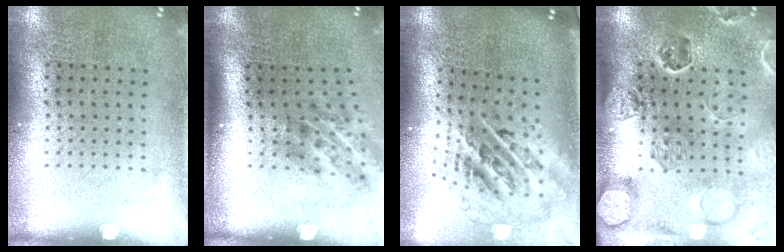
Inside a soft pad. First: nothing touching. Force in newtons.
{"total": 2.0, "press": 1.3, "slide": 1.5}
{"total": 2.4, "press": 1.6, "slide": 1.7}
{"total": 2.7, "press": 2.6, "slide": 0.5}